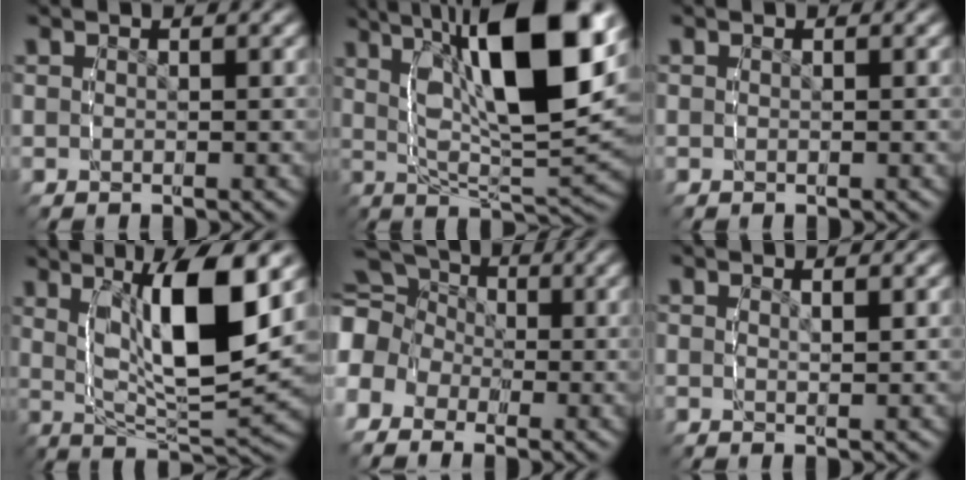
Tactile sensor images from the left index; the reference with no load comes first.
{"total": 13.0, "force": [3.6, 4.5, 11.7], "torque": [-0.184, 0.013, 0.049]}
{"total": 0.0}
{"total": 10.6, "force": [2.3, 4.0, 9.6], "torque": [-0.165, 0.004, 0.034]}
{"total": 10.7, "force": [1.3, 9.4, 5.1], "torque": [-0.109, 0.002, -0.004]}
{"total": 0.6, "force": [0.1, -0.3, 0.6], "torque": [-0.013, -0.006, 0.001]}